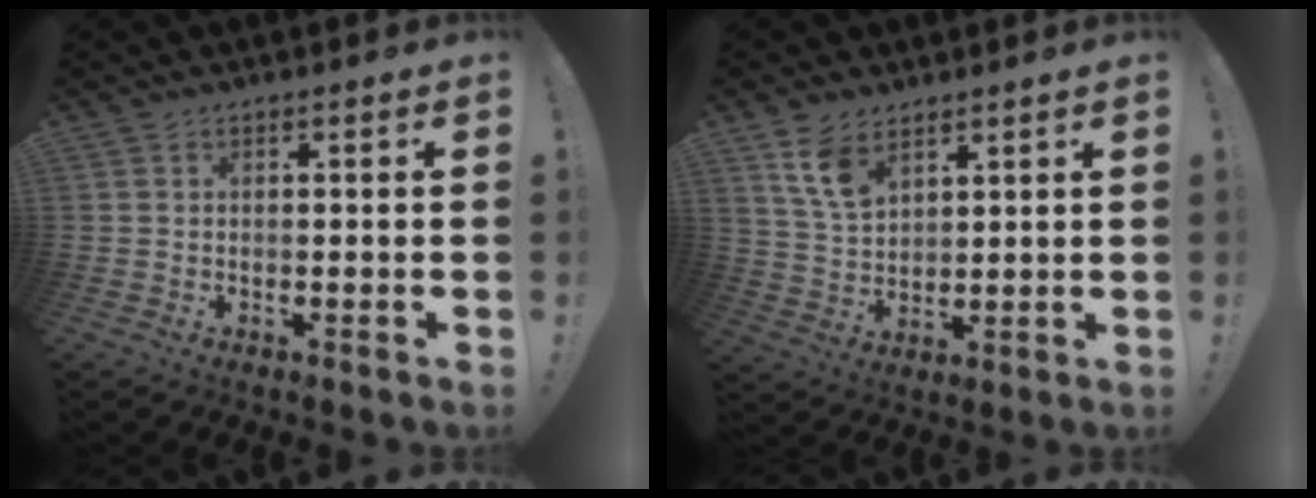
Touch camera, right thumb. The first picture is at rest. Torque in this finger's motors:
{"motor_torque": [-0.29, 0.42, 0.43, 0.60, 0.21]}